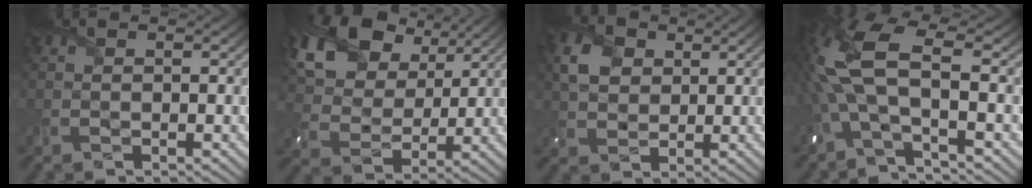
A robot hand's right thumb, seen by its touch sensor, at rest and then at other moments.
{"total": 18.7, "force": [10.6, 12.3, 9.5], "torque": [-0.246, 0.040, 0.222]}
{"total": 5.3, "force": [1.9, 4.0, 2.9], "torque": [-0.074, 0.005, 0.036]}
{"total": 10.7, "force": [-0.2, 4.0, 9.9], "torque": [-0.252, 0.004, -0.023]}